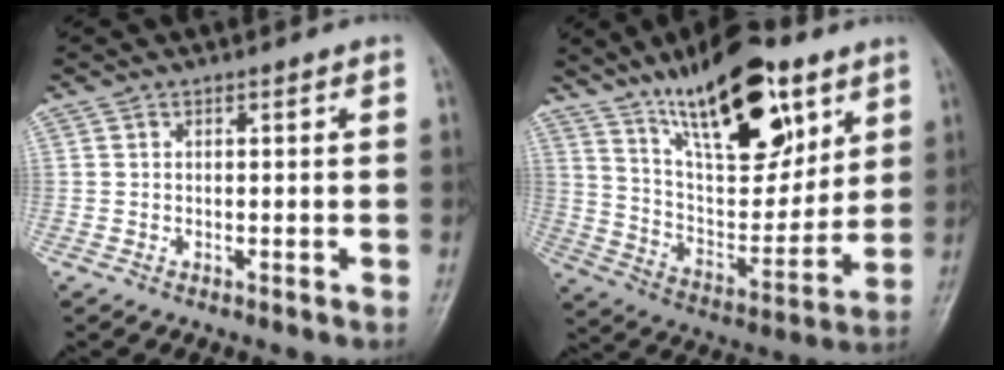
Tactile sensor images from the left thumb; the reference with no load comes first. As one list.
[{"total": 22.8, "force": [13.7, 9.3, 15.7], "torque": [-0.207, -0.061, 0.239]}]